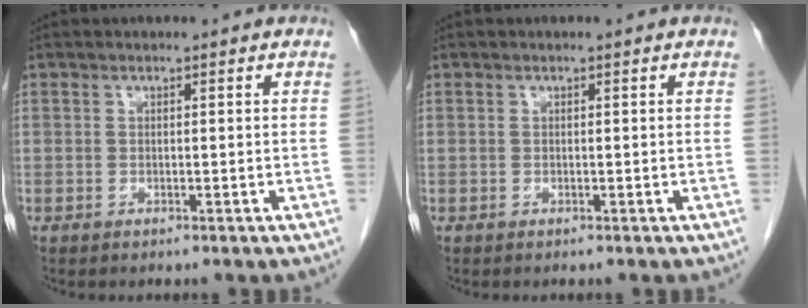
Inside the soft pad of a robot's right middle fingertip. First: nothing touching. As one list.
[{"total": 0.0}]